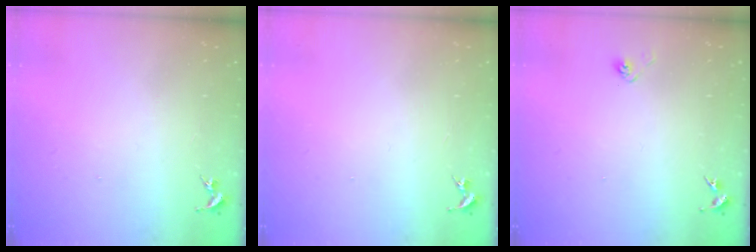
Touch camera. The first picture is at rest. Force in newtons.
{"total": 0.0}
{"total": 2.8, "press": 2.6, "slide": 1.1}